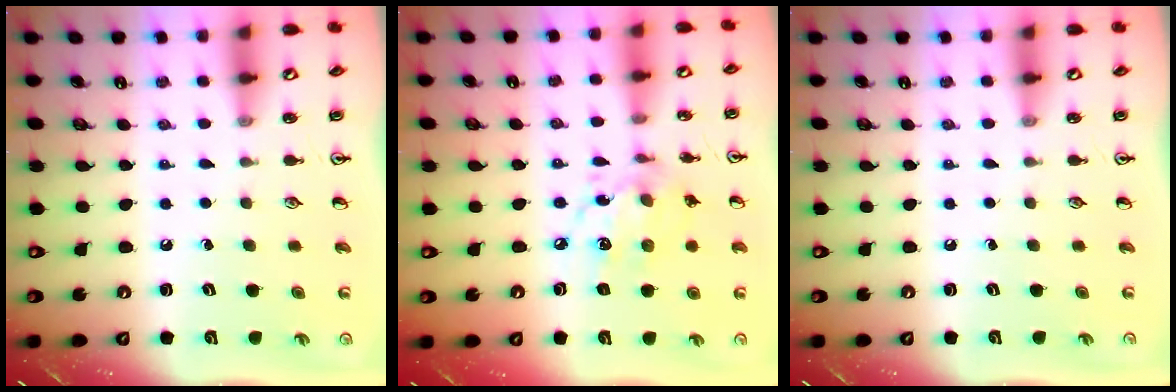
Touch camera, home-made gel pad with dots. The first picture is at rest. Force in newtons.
{"total": 9.8, "press": 9.8, "slide": 0.6}
{"total": 0.0}